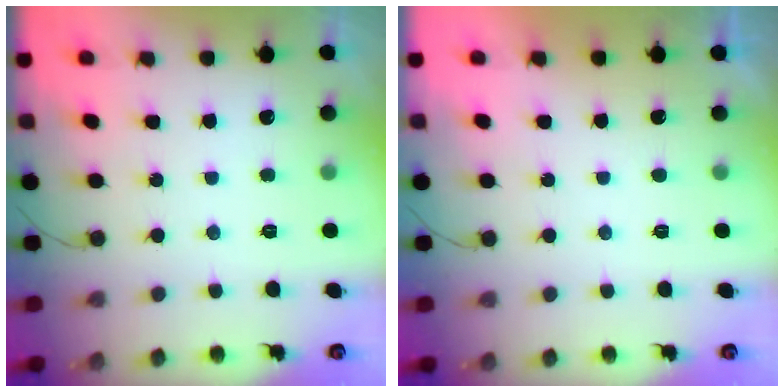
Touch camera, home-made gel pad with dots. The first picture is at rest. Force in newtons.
{"total": 1.0, "press": 1.0, "slide": 0.2}